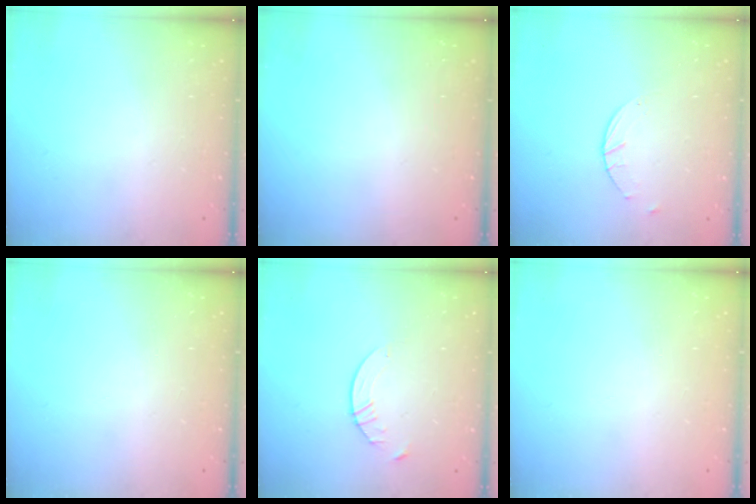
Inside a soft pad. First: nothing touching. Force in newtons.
{"total": 0.0}
{"total": 2.6, "press": 2.6, "slide": 0.4}
{"total": 0.0}
{"total": 4.1, "press": 4.1, "slide": 0.4}
{"total": 0.0}